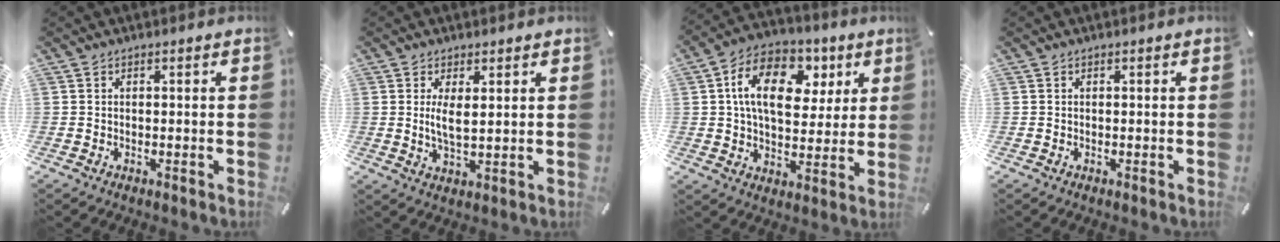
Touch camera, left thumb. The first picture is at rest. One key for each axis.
{"total": 5.2, "fx": 1.6, "fy": 1.8, "fz": 4.6, "tx": -0.084, "ty": -0.010, "tz": 0.023}
{"total": 16.4, "fx": 5.4, "fy": 10.9, "fz": 11.0, "tx": -0.179, "ty": -0.008, "tz": 0.095}
{"total": 0.0}